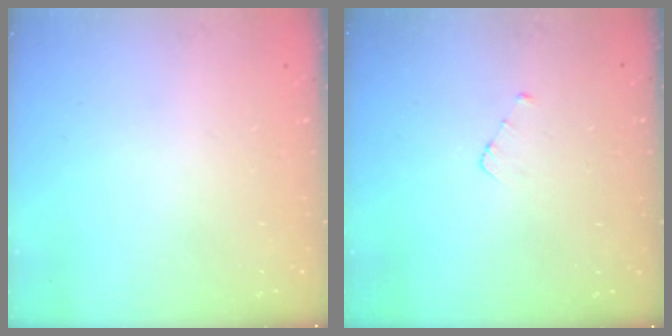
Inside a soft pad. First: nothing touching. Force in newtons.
{"total": 2.9, "press": 2.9, "slide": 0.2}